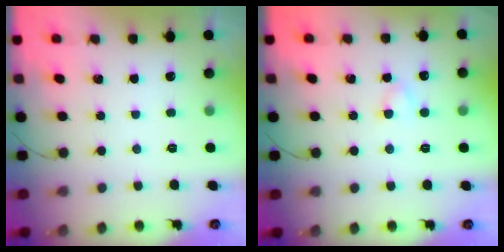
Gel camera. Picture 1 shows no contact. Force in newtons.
{"total": 2.3, "press": 2.1, "slide": 0.9}